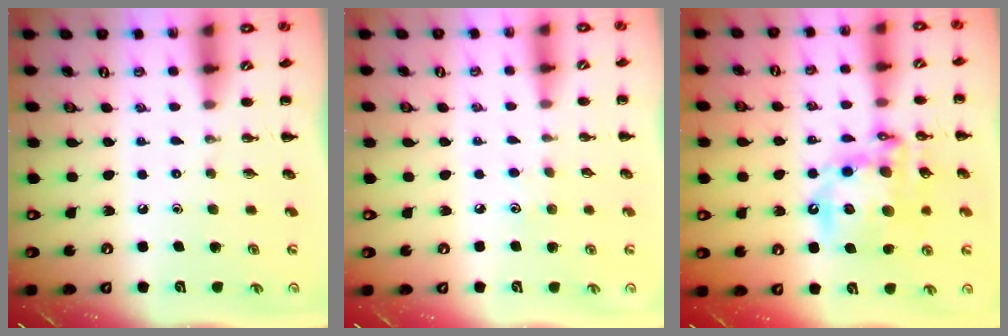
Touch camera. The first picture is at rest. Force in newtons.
{"total": 4.2, "press": 4.0, "slide": 1.0}
{"total": 17.5, "press": 17.2, "slide": 3.6}